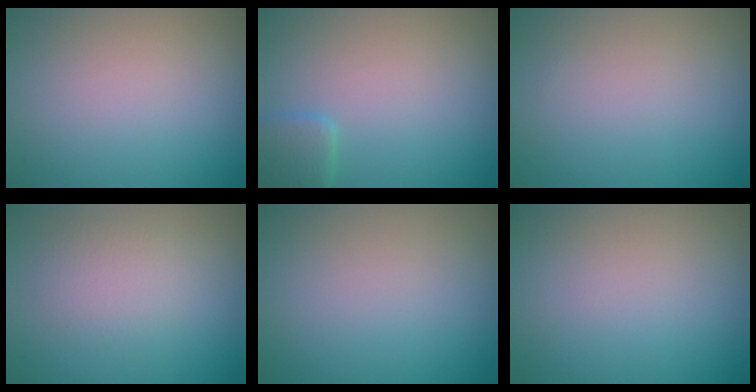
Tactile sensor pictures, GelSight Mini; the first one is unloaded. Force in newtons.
{"total": 2.1, "press": 2.1, "slide": 0.1}
{"total": 0.0}
{"total": 2.3, "press": 2.3, "slide": 0.1}
{"total": 0.0}
{"total": 0.0}